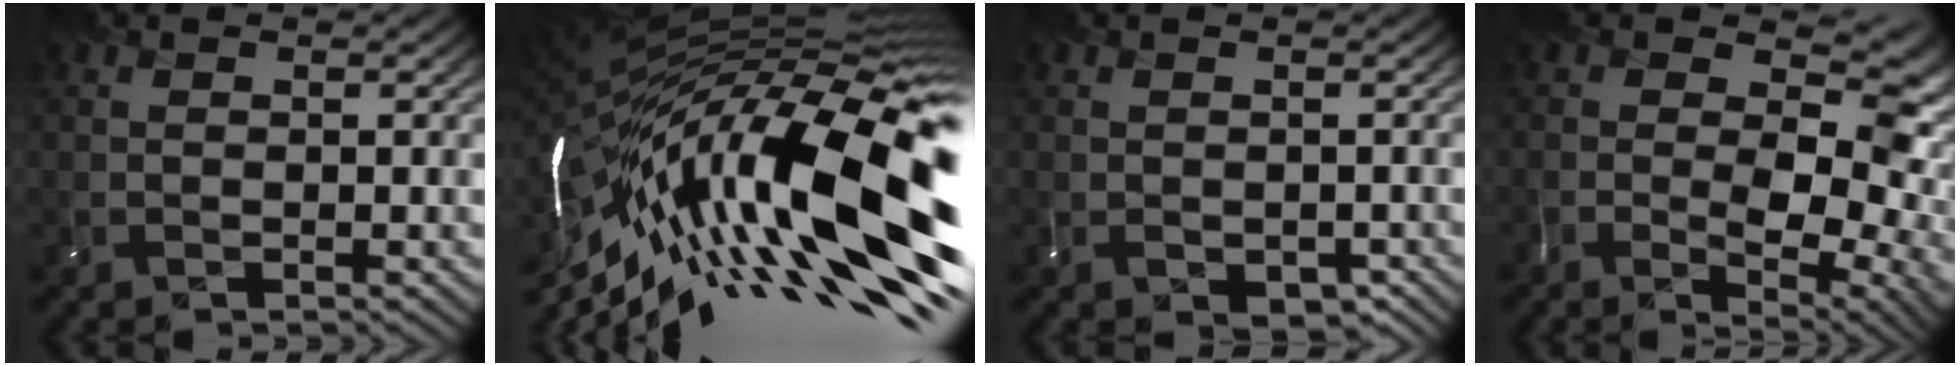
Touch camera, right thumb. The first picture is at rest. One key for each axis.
{"total": 20.2, "fx": -5.3, "fy": 6.4, "fz": 18.4, "tx": -0.322, "ty": -0.008, "tz": -0.117}
{"total": 3.3, "fx": -1.8, "fy": 2.4, "fz": 1.4, "tx": -0.010, "ty": -0.009, "tz": -0.015}
{"total": 11.4, "fx": -2.1, "fy": 6.0, "fz": 9.5, "tx": -0.132, "ty": -0.009, "tz": -0.022}